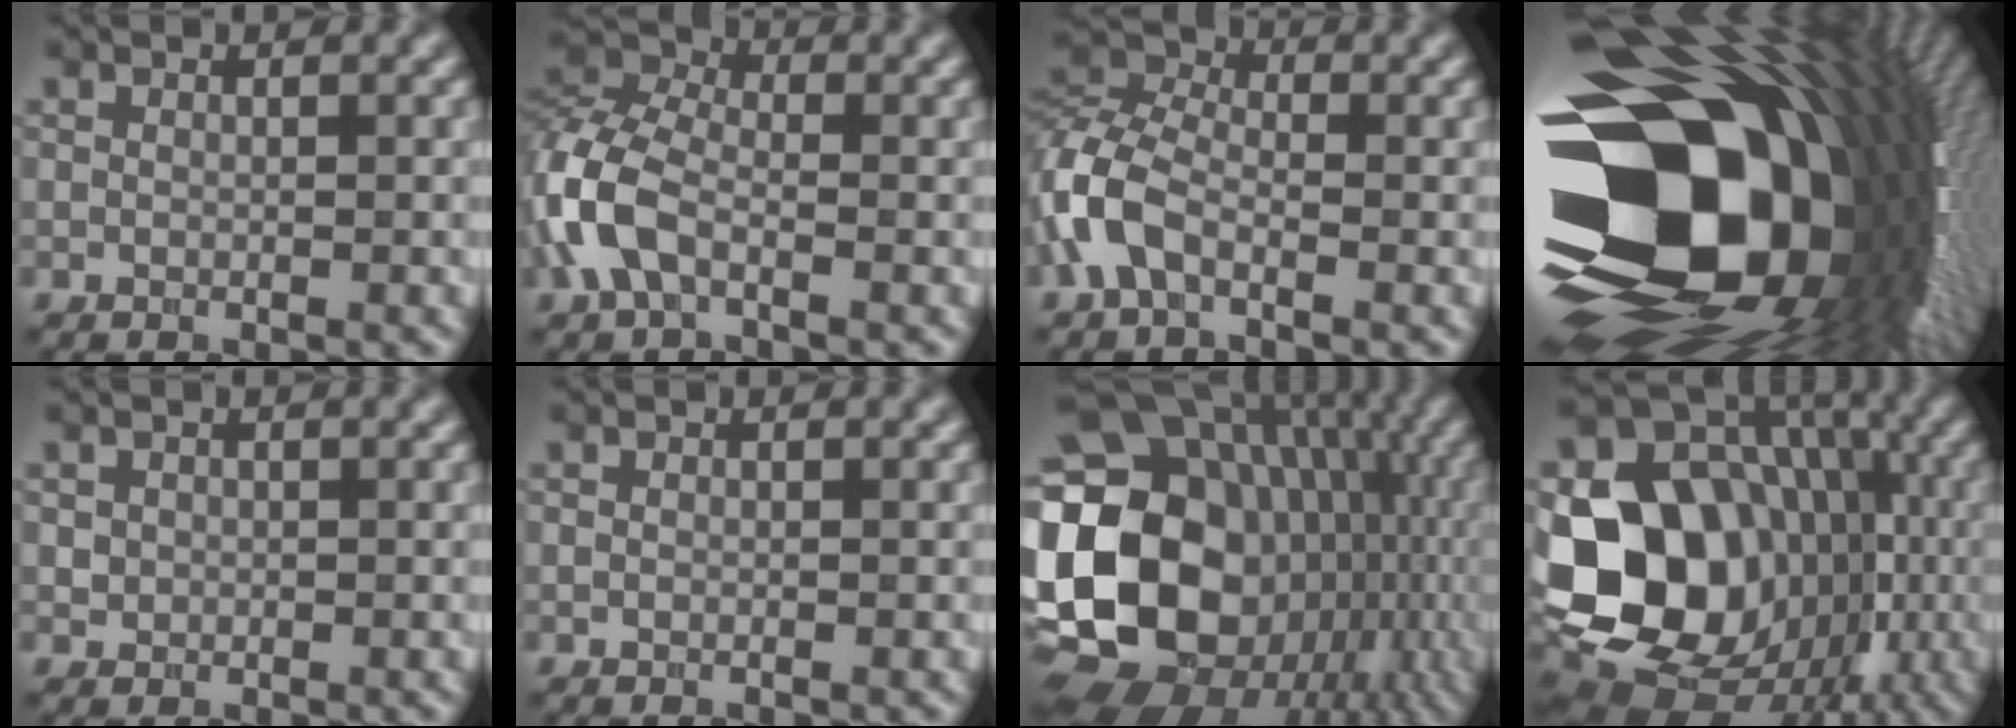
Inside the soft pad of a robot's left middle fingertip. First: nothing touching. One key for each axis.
{"total": 6.2, "fx": -2.4, "fy": 3.5, "fz": 4.5, "tx": -0.114, "ty": 0.010, "tz": -0.065}
{"total": 5.3, "fx": -2.4, "fy": 3.0, "fz": 3.7, "tx": -0.090, "ty": 0.009, "tz": -0.065}
{"total": 23.1, "fx": -3.5, "fy": 15.9, "fz": 16.4, "tx": -0.270, "ty": -0.011, "tz": -0.082}
{"total": 0.8, "fx": 0.1, "fy": 0.8, "fz": 0.2, "tx": 0.002, "ty": -0.005, "tz": 0.005}
{"total": 0.0}
{"total": 22.0, "fx": -0.5, "fy": 17.7, "fz": 13.1, "tx": -0.235, "ty": 0.004, "tz": -0.011}
{"total": 19.0, "fx": -2.4, "fy": 15.9, "fz": 10.1, "tx": -0.151, "ty": -0.020, "tz": -0.044}